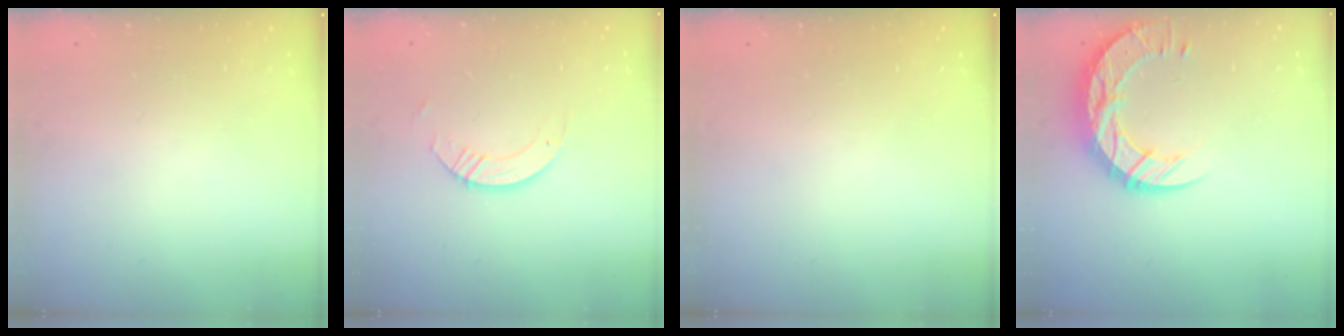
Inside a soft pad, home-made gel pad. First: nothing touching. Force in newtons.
{"total": 3.7, "press": 3.7, "slide": 0.3}
{"total": 0.0}
{"total": 18.1, "press": 18.0, "slide": 1.4}